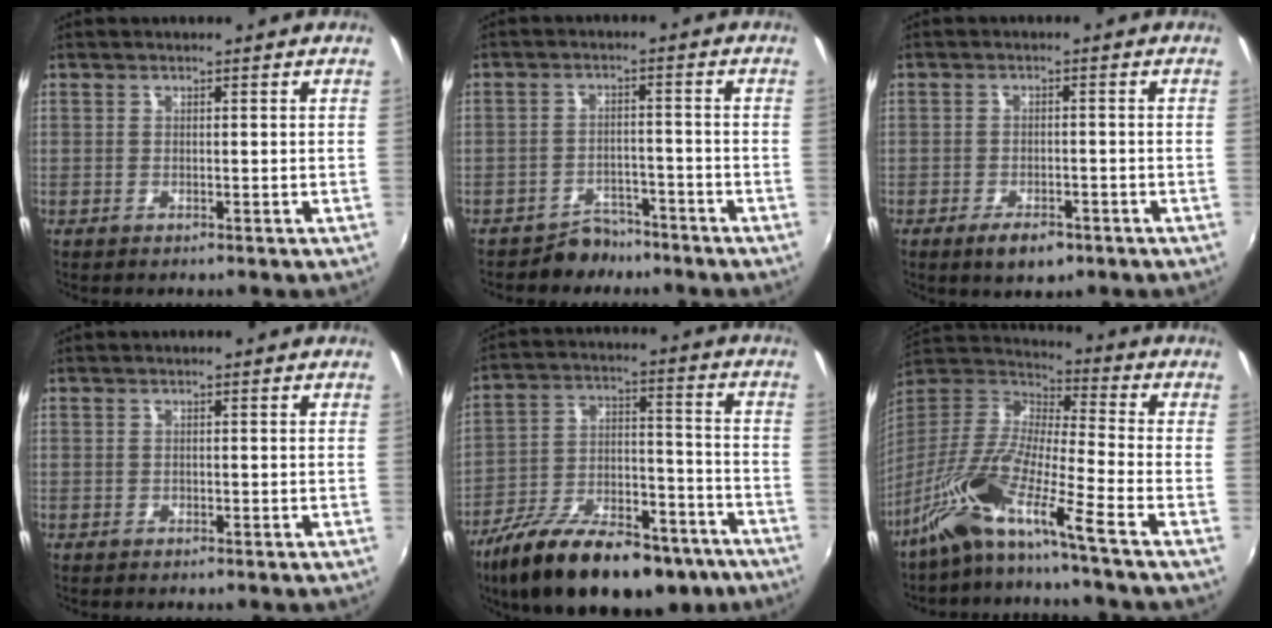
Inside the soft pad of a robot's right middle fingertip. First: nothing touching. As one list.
[{"total": 4.9, "force": [-4.2, 2.6, 0.3], "torque": [-0.011, 0.013, -0.064]}, {"total": 4.9, "force": [-3.1, 2.2, 3.1], "torque": [-0.069, -0.011, -0.050]}, {"total": 0.0}, {"total": 25.0, "force": [-17.5, 10.4, 14.6], "torque": [-0.252, -0.010, -0.258]}, {"total": 13.2, "force": [-9.0, -0.2, 9.6], "torque": [-0.180, -0.011, -0.187]}]